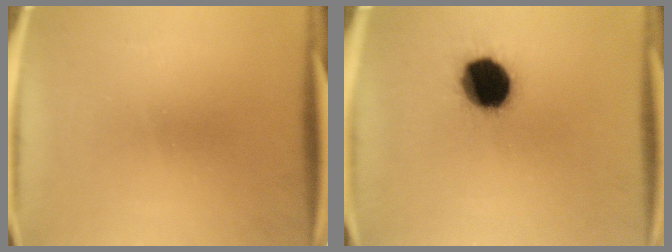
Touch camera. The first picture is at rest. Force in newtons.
{"total": 16.2}